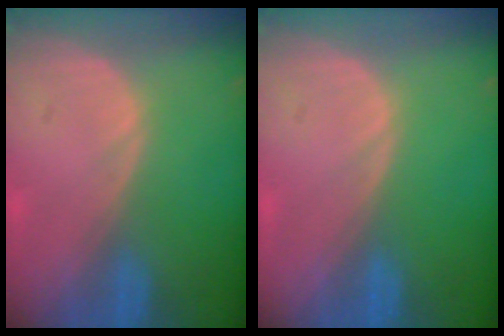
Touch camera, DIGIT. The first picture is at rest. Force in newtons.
{"total": 0.0}